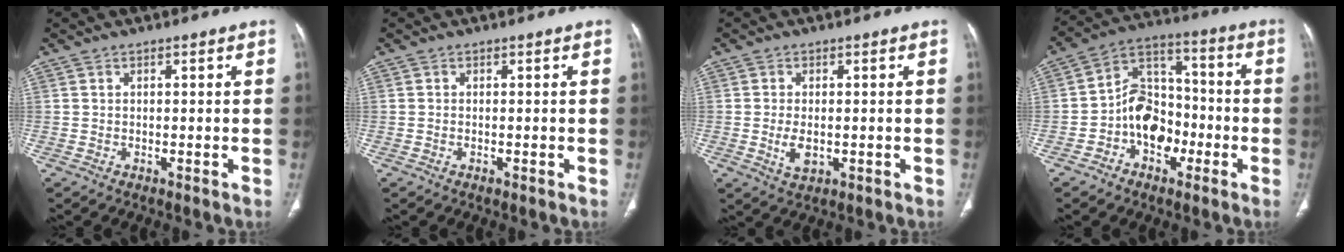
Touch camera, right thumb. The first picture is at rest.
{"total": 0.5, "force": [-0.3, 0.3, 0.3], "torque": [-0.012, 0.000, -0.003]}
{"total": 4.1, "force": [-0.6, 2.4, 3.3], "torque": [-0.065, -0.007, -0.005]}
{"total": 11.8, "force": [-3.7, 8.8, 6.9], "torque": [-0.079, 0.049, -0.072]}